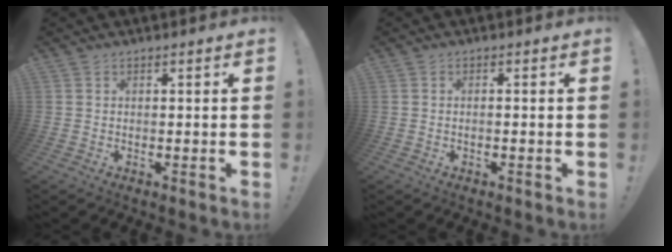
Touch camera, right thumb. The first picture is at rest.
{"total": 0.8, "force": [-0.7, -0.3, 0.4], "torque": [-0.015, 0.002, -0.010]}